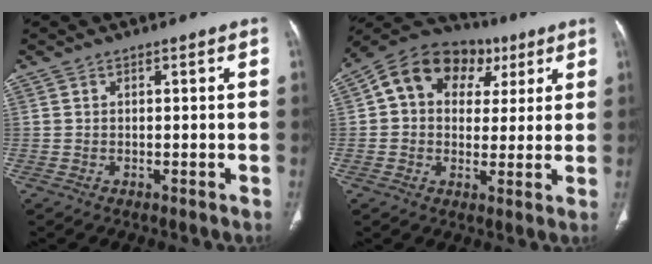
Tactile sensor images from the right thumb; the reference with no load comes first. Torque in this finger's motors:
{"motor_torque": [-0.98, 1.24, 0.52, -0.45, 0.09]}